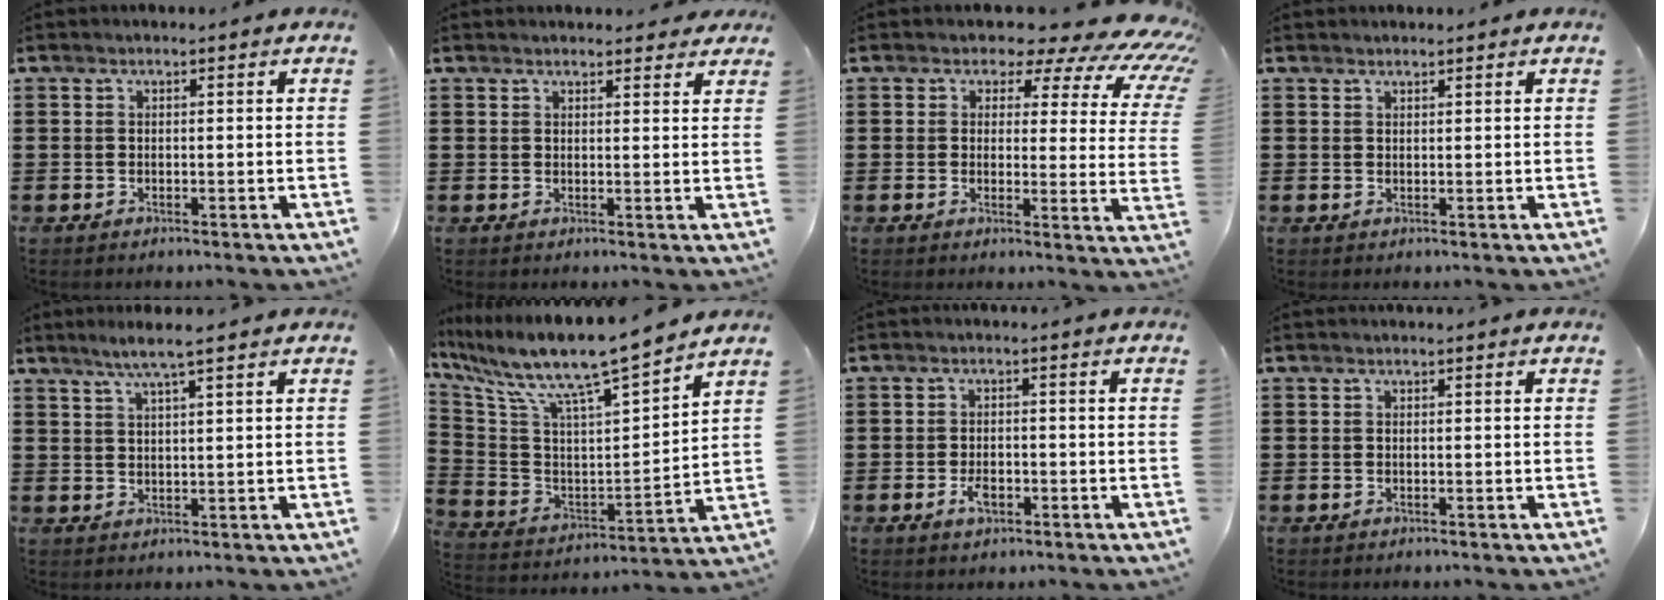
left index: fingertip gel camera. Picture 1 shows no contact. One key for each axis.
{"total": 2.0, "fx": 1.9, "fy": 0.6, "fz": 0.3, "tx": -0.002, "ty": -0.001, "tz": 0.036}
{"total": 5.8, "fx": 4.3, "fy": 2.8, "fz": 2.6, "tx": -0.042, "ty": -0.032, "tz": 0.067}
{"total": 1.0, "fx": 0.9, "fy": 0.2, "fz": 0.1, "tx": -0.003, "ty": 0.000, "tz": 0.019}
{"total": 4.0, "fx": 2.9, "fy": -0.2, "fz": 2.8, "tx": -0.061, "ty": 0.002, "tz": 0.050}
{"total": 10.1, "fx": 8.4, "fy": 0.6, "fz": 5.4, "tx": -0.143, "ty": -0.069, "tz": 0.136}
{"total": 2.9, "fx": -1.2, "fy": 1.5, "fz": 2.2, "tx": -0.047, "ty": -0.001, "tz": -0.023}
{"total": 0.0}